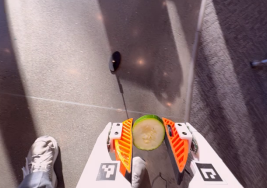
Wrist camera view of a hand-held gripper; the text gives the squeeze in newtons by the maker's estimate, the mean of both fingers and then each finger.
{"total": 11.2, "left": 12.0, "right": 10.4}